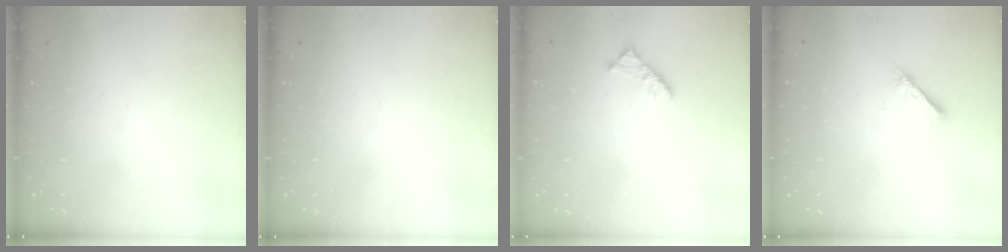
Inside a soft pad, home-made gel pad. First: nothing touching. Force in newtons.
{"total": 0.0}
{"total": 5.2, "press": 5.1, "slide": 0.8}
{"total": 1.5, "press": 1.5, "slide": 0.1}